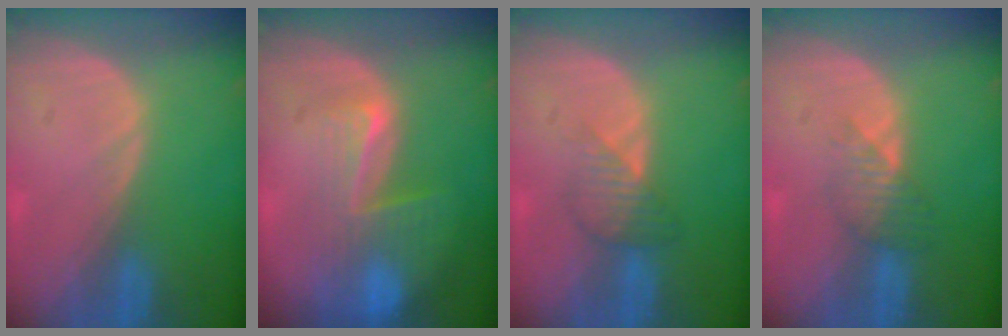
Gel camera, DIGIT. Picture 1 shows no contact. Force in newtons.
{"total": 8.2, "press": 7.1, "slide": 4.1}
{"total": 3.1, "press": 3.1, "slide": 0.5}
{"total": 3.6, "press": 3.2, "slide": 1.6}